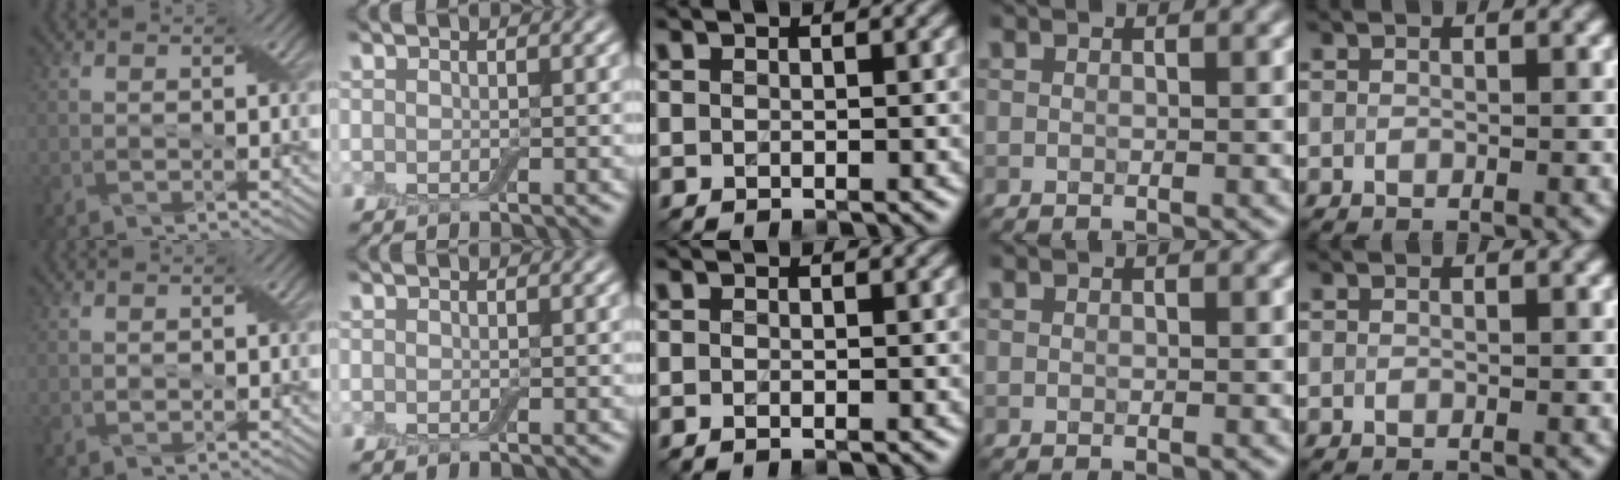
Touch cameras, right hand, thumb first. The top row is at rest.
{"thumb": {"total": 0.7, "force": [0.0, 0.5, 0.5], "torque": [-0.011, 0.001, 0.001]}}